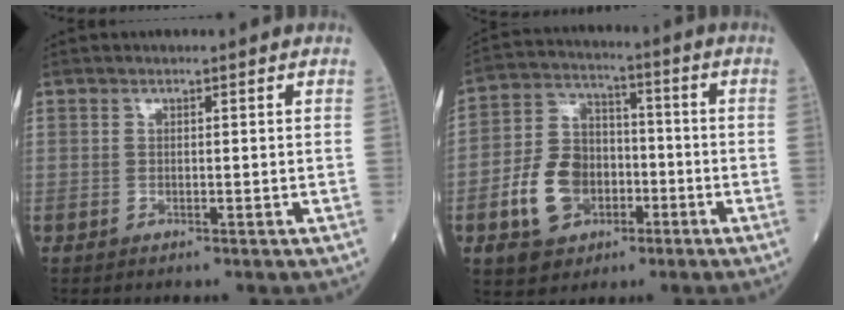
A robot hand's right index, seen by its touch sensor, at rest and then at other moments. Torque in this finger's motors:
{"motor_torque": [1.15, -0.14, 0.37, 0.11]}